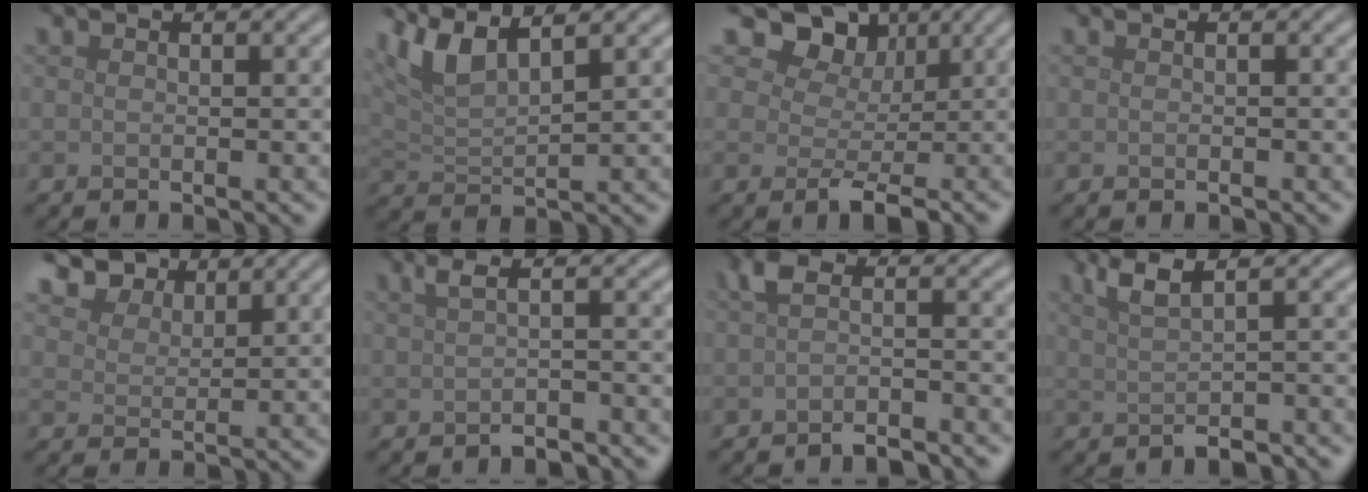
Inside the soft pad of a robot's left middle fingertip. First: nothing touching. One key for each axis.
{"total": 5.2, "fx": 3.8, "fy": 1.3, "fz": 3.3, "tx": -0.071, "ty": 0.014, "tz": 0.072}
{"total": 5.8, "fx": 2.2, "fy": 4.2, "fz": 3.3, "tx": -0.033, "ty": -0.008, "tz": 0.020}
{"total": 0.0}
{"total": 5.3, "fx": 4.3, "fy": 2.6, "fz": 1.8, "tx": -0.055, "ty": -0.008, "tz": 0.084}
{"total": 2.0, "fx": -0.6, "fy": 0.6, "fz": 1.8, "tx": -0.032, "ty": -0.003, "tz": -0.010}
{"total": 3.1, "fx": -1.8, "fy": 1.3, "fz": 2.1, "tx": -0.033, "ty": -0.004, "tz": -0.038}
{"total": 3.0, "fx": 0.6, "fy": 1.2, "fz": 2.7, "tx": -0.045, "ty": 0.000, "tz": 0.012}